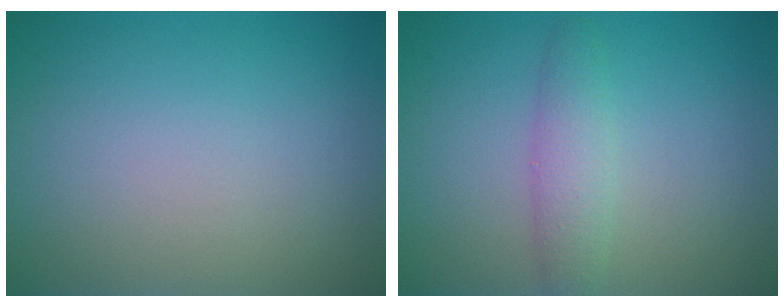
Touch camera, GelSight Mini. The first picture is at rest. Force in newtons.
{"total": 2.5, "press": 2.5, "slide": 0.1}